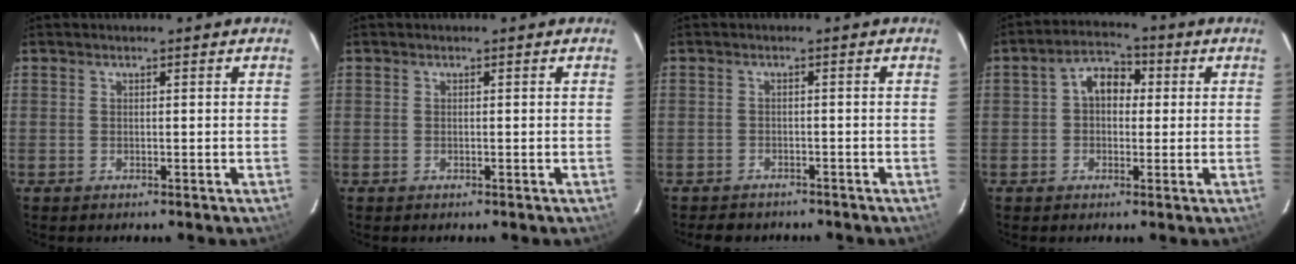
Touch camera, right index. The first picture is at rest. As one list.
[{"total": 0.0}, {"total": 5.3, "force": [-4.5, 2.4, 1.3], "torque": [-0.033, 0.000, -0.063]}, {"total": 6.1, "force": [0.5, 4.6, 4.0], "torque": [-0.072, 0.028, 0.006]}]